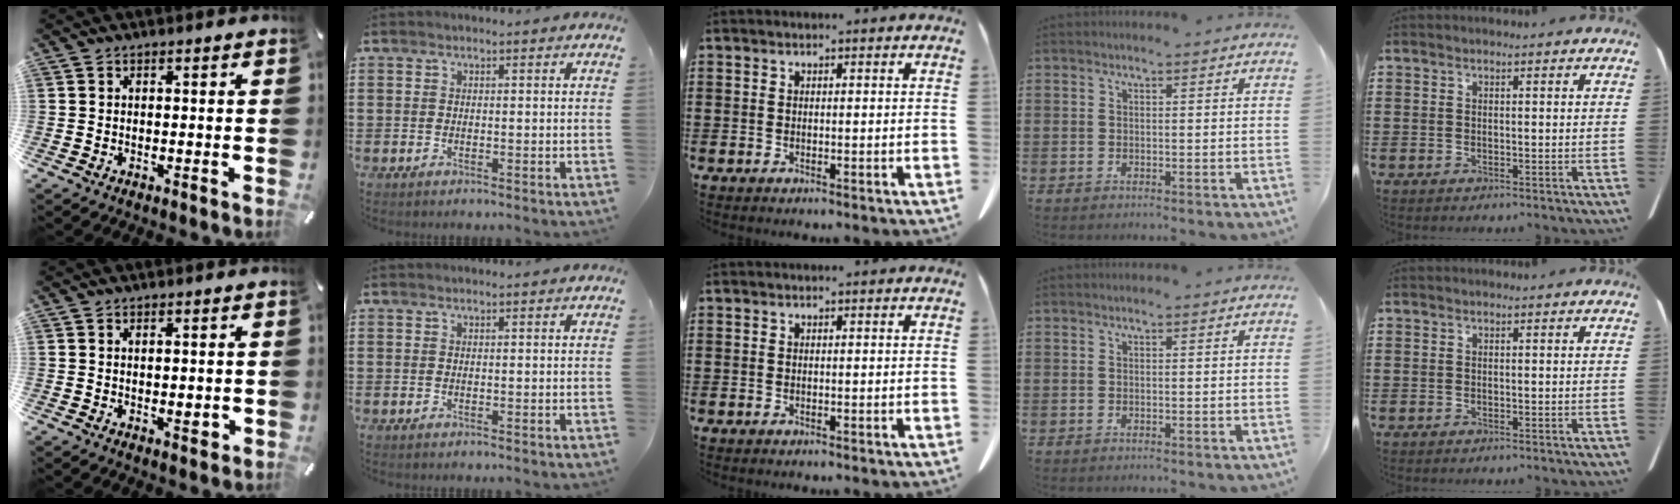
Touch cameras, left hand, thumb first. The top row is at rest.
{"thumb": {"total": 1.9, "force": [0.1, 1.1, 1.6], "torque": [-0.023, -0.002, 0.001]}}